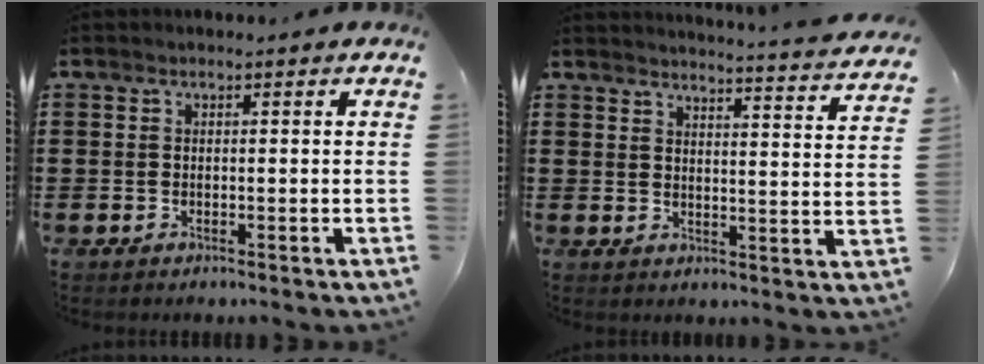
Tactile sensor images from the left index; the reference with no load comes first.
{"total": 3.4, "force": [3.3, -0.8, 0.5], "torque": [-0.017, -0.035, 0.051]}